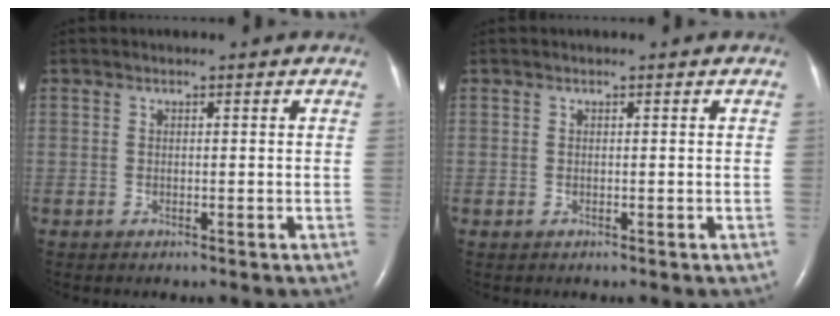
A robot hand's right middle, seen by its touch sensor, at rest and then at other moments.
{"total": 0.0}